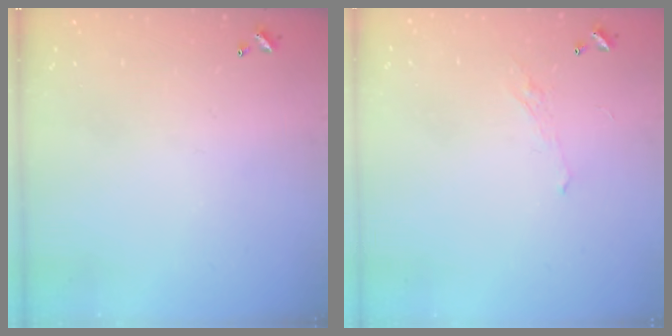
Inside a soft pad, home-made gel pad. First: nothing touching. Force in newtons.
{"total": 1.1, "press": 0.8, "slide": 0.7}